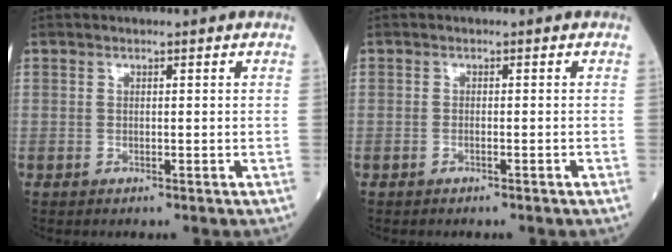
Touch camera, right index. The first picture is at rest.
{"total": 0.5, "force": [-0.4, 0.0, 0.3], "torque": [-0.013, 0.000, -0.007]}